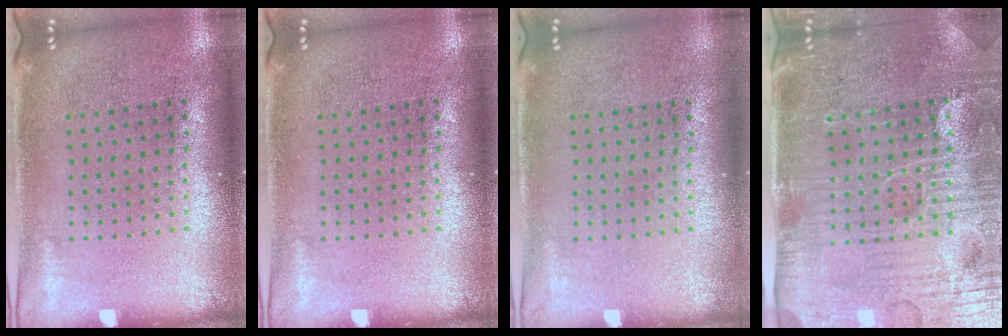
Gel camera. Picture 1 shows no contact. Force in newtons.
{"total": 0.0}
{"total": 0.0}
{"total": 5.2, "press": 4.8, "slide": 1.9}